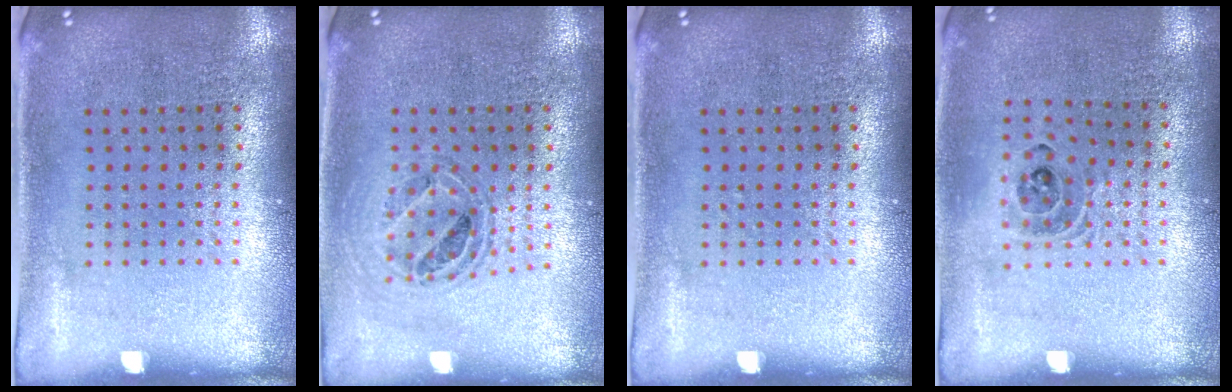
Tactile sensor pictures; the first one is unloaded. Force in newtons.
{"total": 0.8, "press": 0.8, "slide": 0.3}
{"total": 0.0}
{"total": 1.1, "press": 1.0, "slide": 0.4}